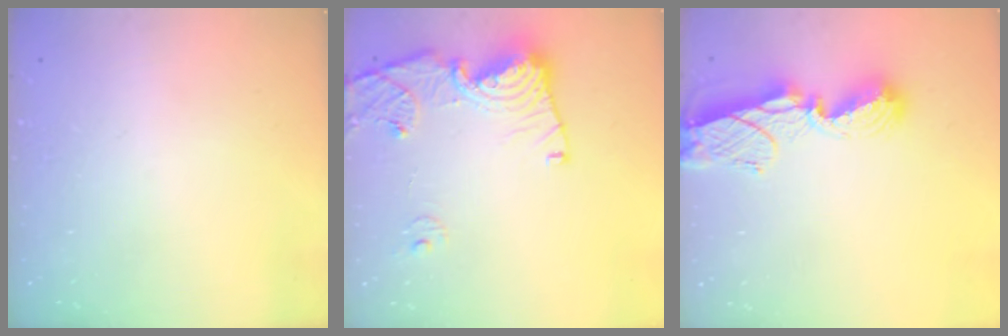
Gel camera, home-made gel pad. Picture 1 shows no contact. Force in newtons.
{"total": 14.7, "press": 14.6, "slide": 1.8}
{"total": 9.7, "press": 9.7, "slide": 0.9}